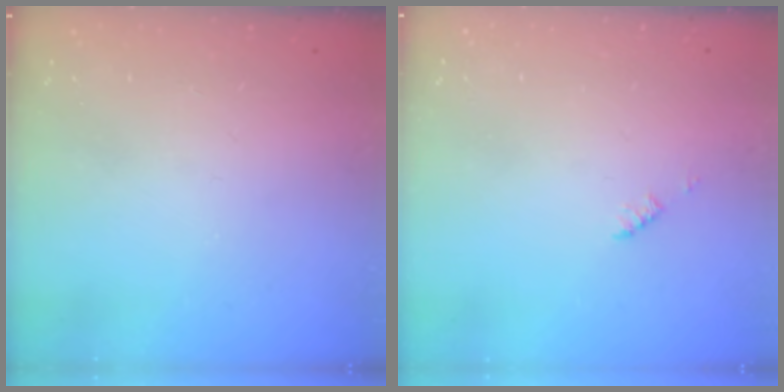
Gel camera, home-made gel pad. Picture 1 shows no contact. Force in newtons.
{"total": 1.2, "press": 1.2, "slide": 0.2}